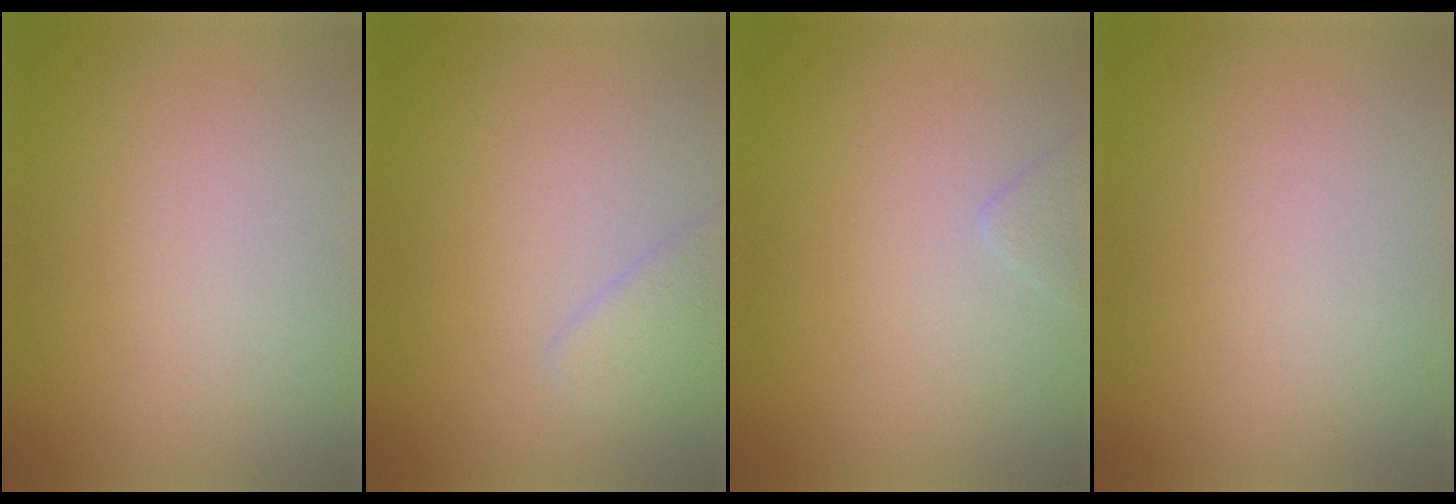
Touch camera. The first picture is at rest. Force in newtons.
{"total": 1.6, "press": 1.6, "slide": 0.1}
{"total": 0.9, "press": 0.9, "slide": 0.1}
{"total": 0.0}